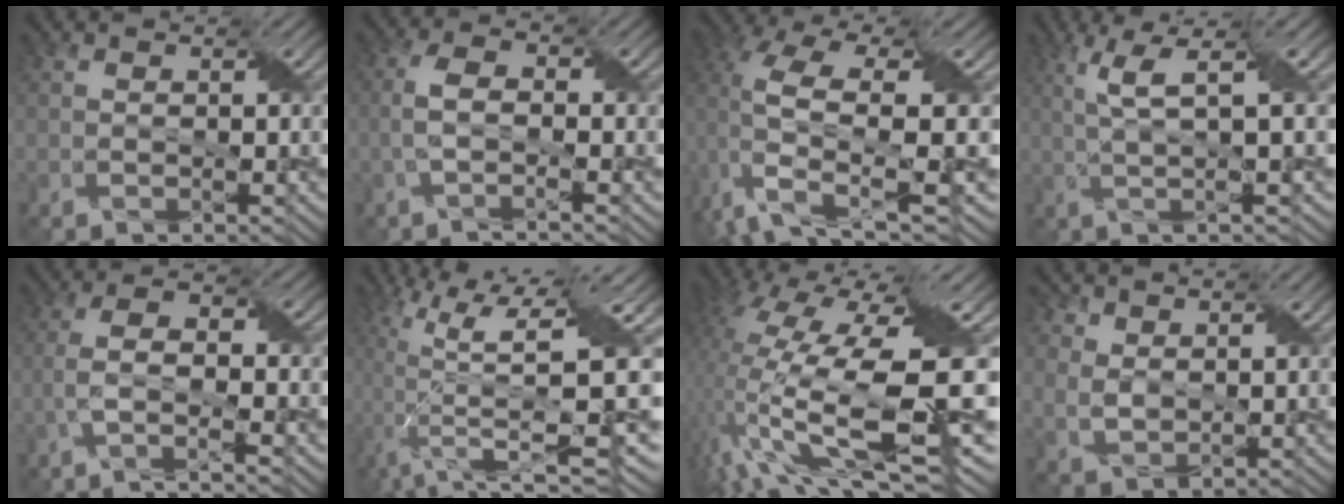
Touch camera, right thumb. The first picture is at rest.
{"total": 3.0, "force": [-1.0, 0.9, 2.7], "torque": [-0.063, 0.005, -0.026]}
{"total": 11.9, "force": [3.1, 4.3, 10.6], "torque": [-0.243, -0.004, 0.059]}
{"total": 7.0, "force": [1.5, 0.9, 6.8], "torque": [-0.127, 0.015, 0.031]}
{"total": 4.4, "force": [-2.1, 1.1, 3.8], "torque": [-0.075, 0.005, -0.051]}
{"total": 13.9, "force": [0.7, 4.7, 13.1], "torque": [-0.289, -0.008, 0.020]}
{"total": 17.2, "force": [-0.6, 7.1, 15.7], "torque": [-0.353, -0.025, 0.002]}
{"total": 3.7, "force": [2.1, 2.5, 1.6], "torque": [-0.045, -0.002, 0.044]}